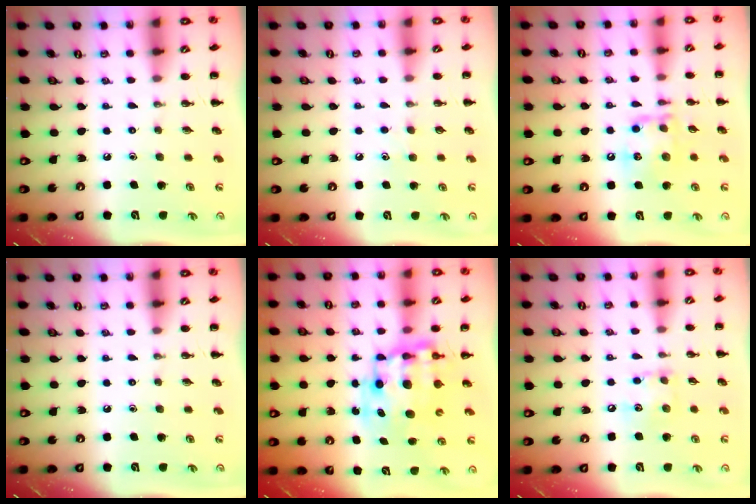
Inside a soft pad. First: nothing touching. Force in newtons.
{"total": 4.6, "press": 4.4, "slide": 1.4}
{"total": 13.8, "press": 13.7, "slide": 1.6}
{"total": 0.0}
{"total": 11.3, "press": 10.9, "slide": 2.8}
{"total": 7.7, "press": 7.7, "slide": 0.7}